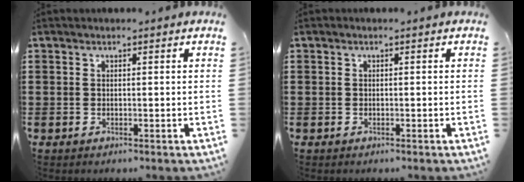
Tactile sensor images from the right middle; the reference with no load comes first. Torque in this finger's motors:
{"motor_torque": [0.01, 0.01, 0.00, 0.00]}